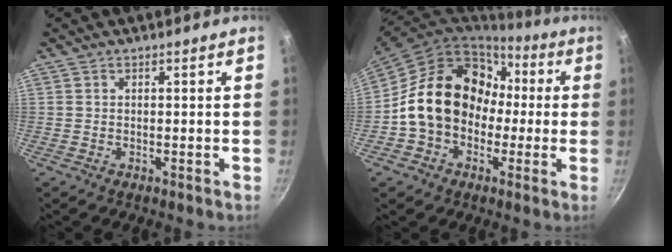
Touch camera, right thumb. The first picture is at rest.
{"total": 19.1, "force": [-0.3, 15.4, 11.3], "torque": [-0.161, 0.066, -0.006]}